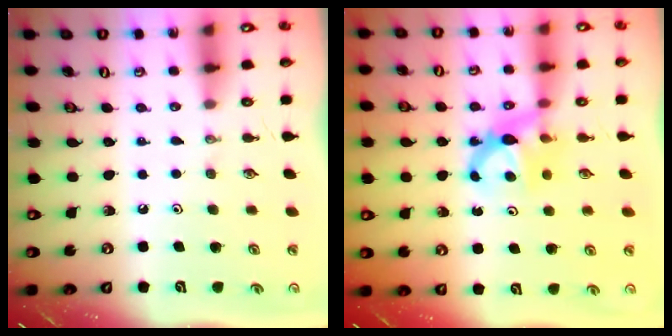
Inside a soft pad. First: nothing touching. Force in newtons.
{"total": 6.5, "press": 6.5, "slide": 0.4}